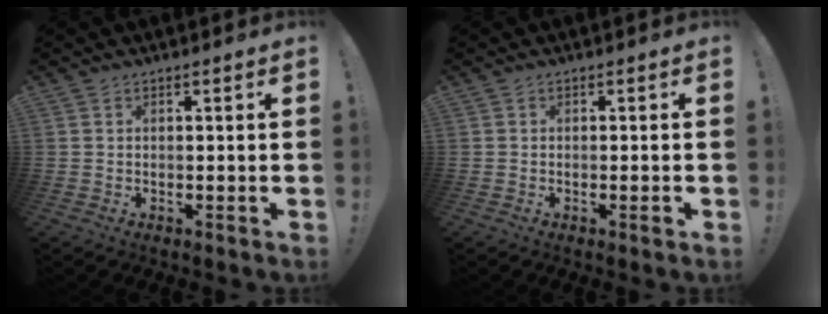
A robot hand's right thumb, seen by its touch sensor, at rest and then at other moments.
{"total": 1.4, "force": [-0.7, -0.2, 1.3], "torque": [-0.026, 0.003, -0.011]}